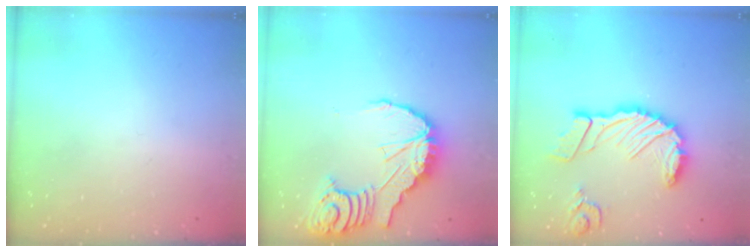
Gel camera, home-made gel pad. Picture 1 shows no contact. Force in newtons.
{"total": 14.5, "press": 14.4, "slide": 2.1}
{"total": 18.1, "press": 17.9, "slide": 2.4}